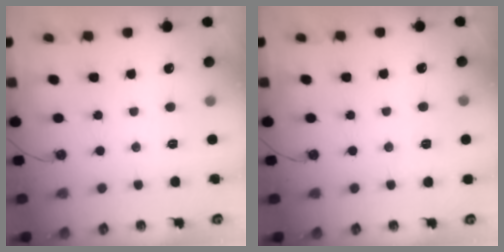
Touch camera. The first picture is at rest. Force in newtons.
{"total": 2.6, "press": 2.3, "slide": 1.2}